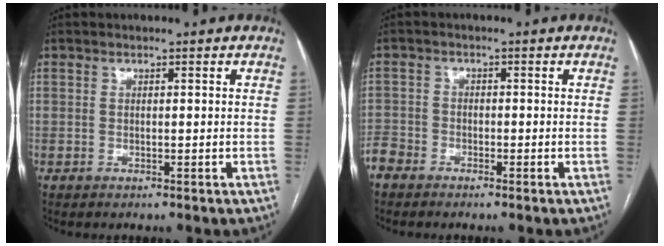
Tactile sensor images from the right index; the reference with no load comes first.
{"total": 3.4, "force": [-2.8, 1.8, 0.1], "torque": [-0.002, 0.000, -0.063]}